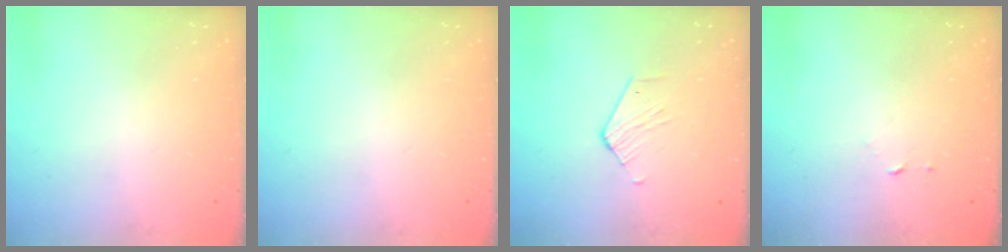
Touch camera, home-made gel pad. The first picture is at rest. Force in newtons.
{"total": 0.0}
{"total": 2.5, "press": 2.5, "slide": 0.2}
{"total": 2.5, "press": 2.5, "slide": 0.2}